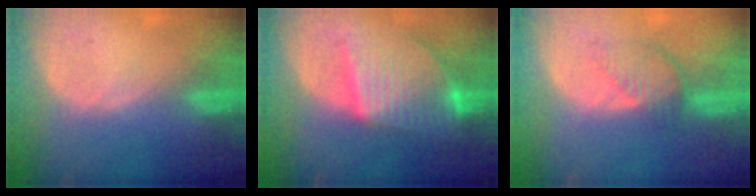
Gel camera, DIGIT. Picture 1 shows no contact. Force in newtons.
{"total": 10.1, "press": 10.1, "slide": 0.7}
{"total": 4.5, "press": 4.1, "slide": 2.0}